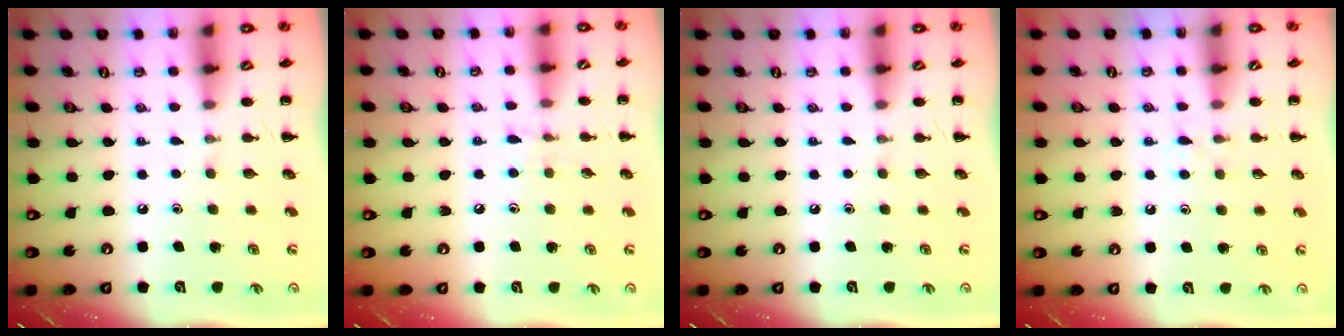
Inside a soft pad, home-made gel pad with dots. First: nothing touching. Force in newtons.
{"total": 5.7, "press": 5.3, "slide": 2.2}
{"total": 0.0}
{"total": 4.1, "press": 3.9, "slide": 1.4}